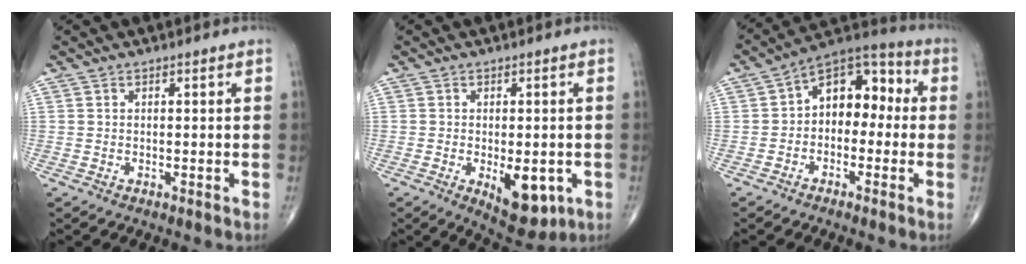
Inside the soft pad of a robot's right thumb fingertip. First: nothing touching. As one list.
[{"total": 8.7, "force": [-2.4, 4.1, 7.2], "torque": [-0.080, -0.009, -0.020]}, {"total": 11.3, "force": [-0.1, 7.6, 8.4], "torque": [-0.082, 0.045, -0.025]}]